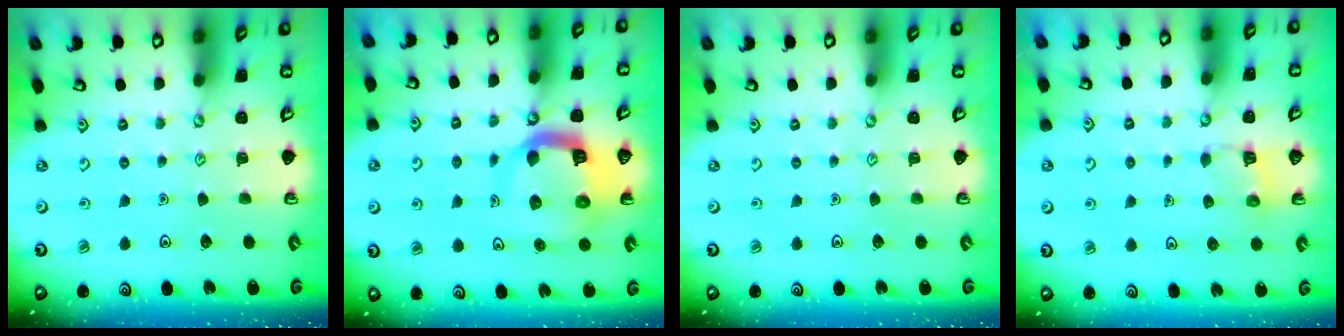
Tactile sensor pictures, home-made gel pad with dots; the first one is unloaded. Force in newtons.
{"total": 10.6, "press": 10.5, "slide": 1.3}
{"total": 0.0}
{"total": 3.8, "press": 3.8, "slide": 0.3}